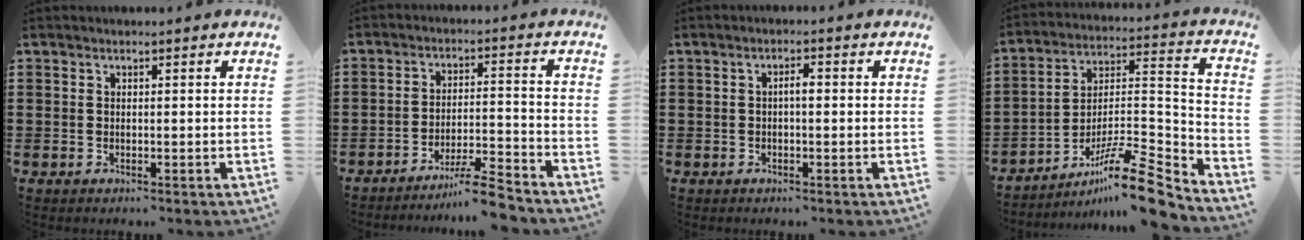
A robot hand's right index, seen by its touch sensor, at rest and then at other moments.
{"total": 6.8, "force": [-6.0, -0.1, 3.1], "torque": [-0.053, -0.001, -0.113]}
{"total": 1.8, "force": [-0.2, 0.5, 1.7], "torque": [-0.033, 0.004, -0.005]}
{"total": 12.8, "force": [-9.9, 1.5, 8.0], "torque": [-0.117, 0.034, -0.181]}